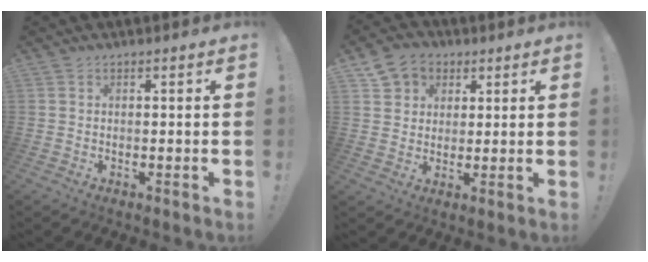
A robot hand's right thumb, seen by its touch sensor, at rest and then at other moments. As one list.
[{"total": 7.7, "force": [3.4, 6.6, 2.0], "torque": [-0.030, -0.015, 0.072]}]